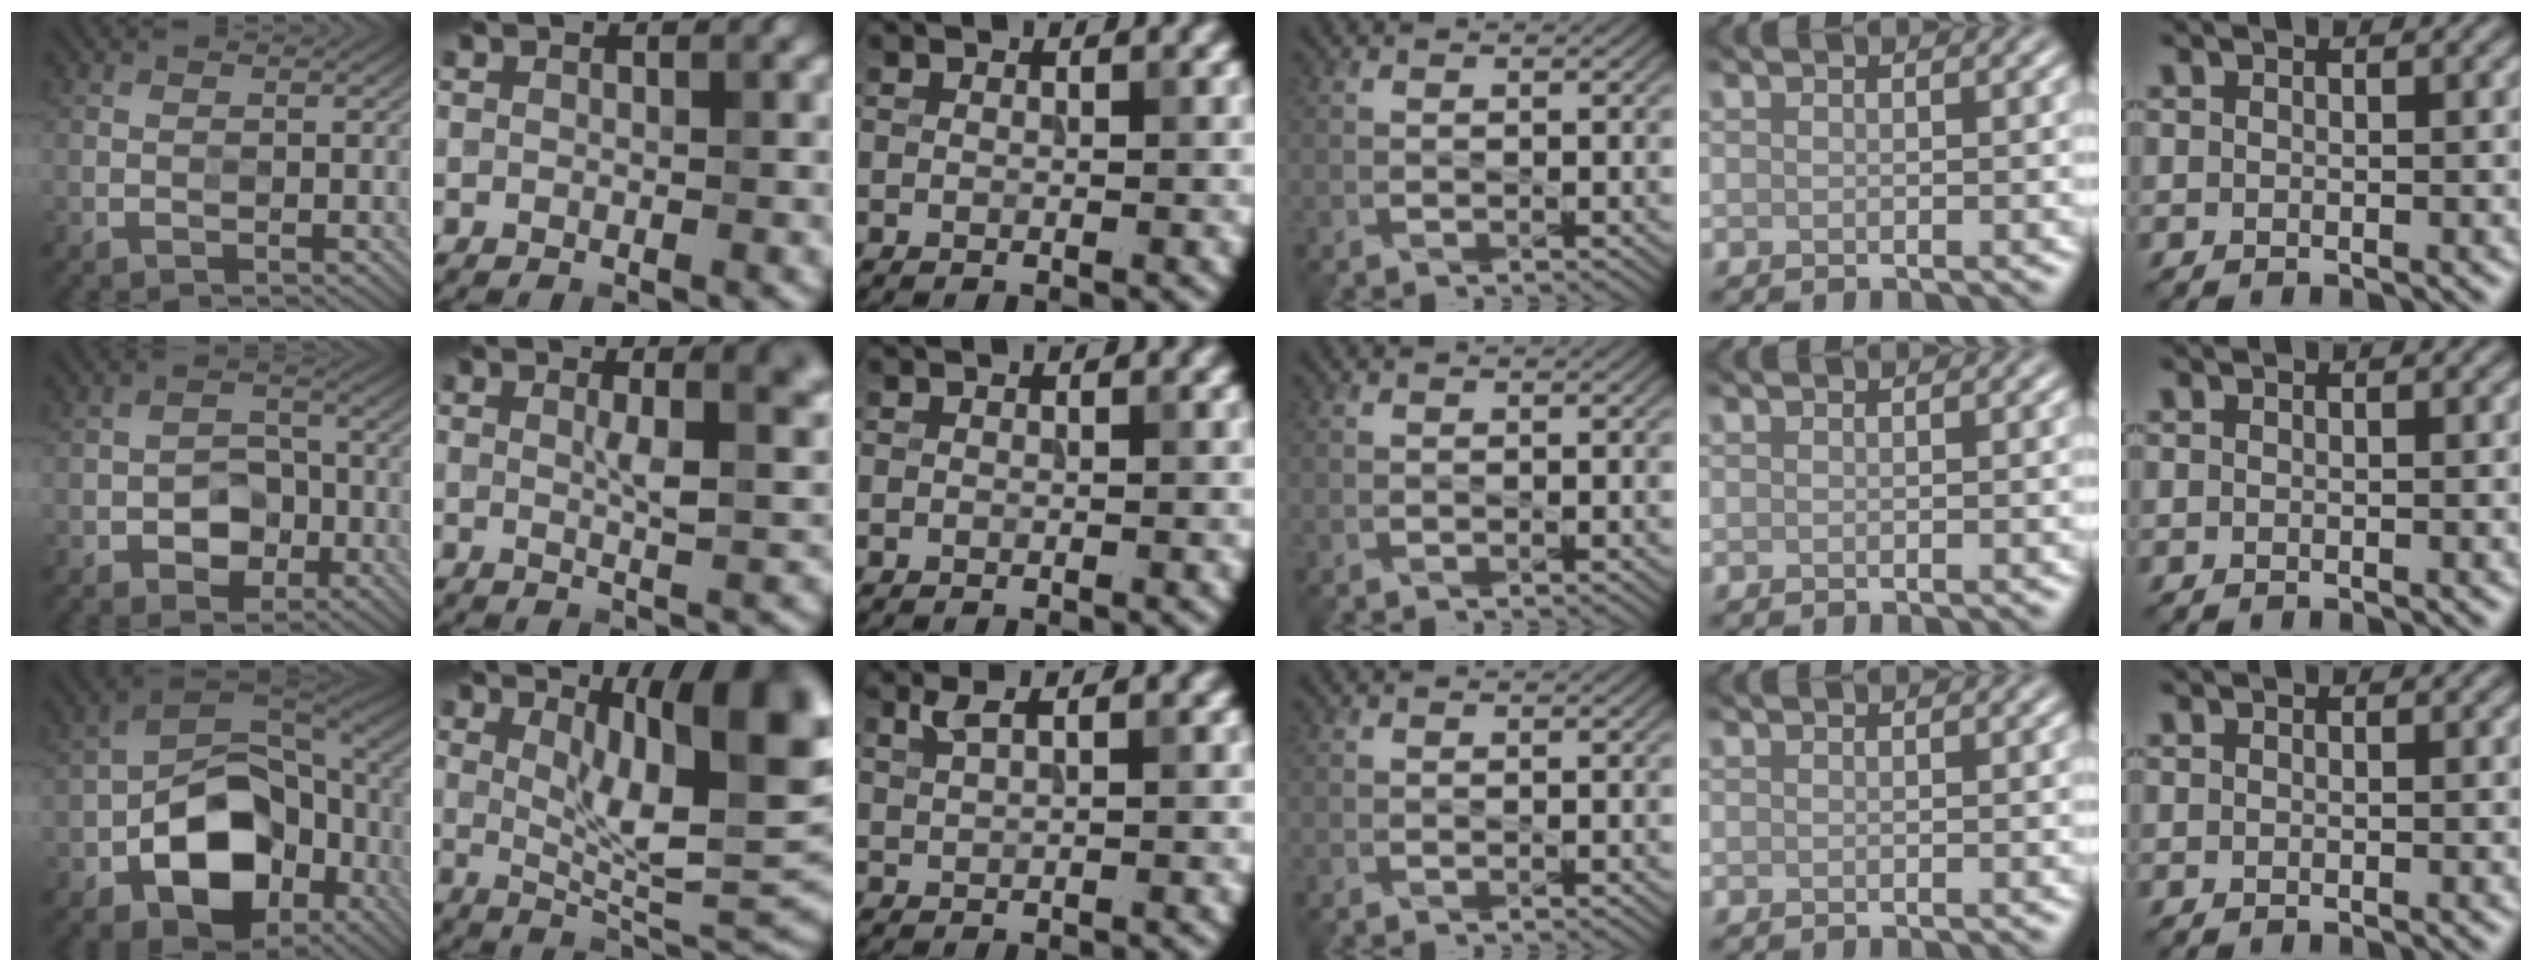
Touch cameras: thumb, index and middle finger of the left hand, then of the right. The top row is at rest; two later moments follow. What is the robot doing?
{"motion": "press", "object": "stopwatch"}